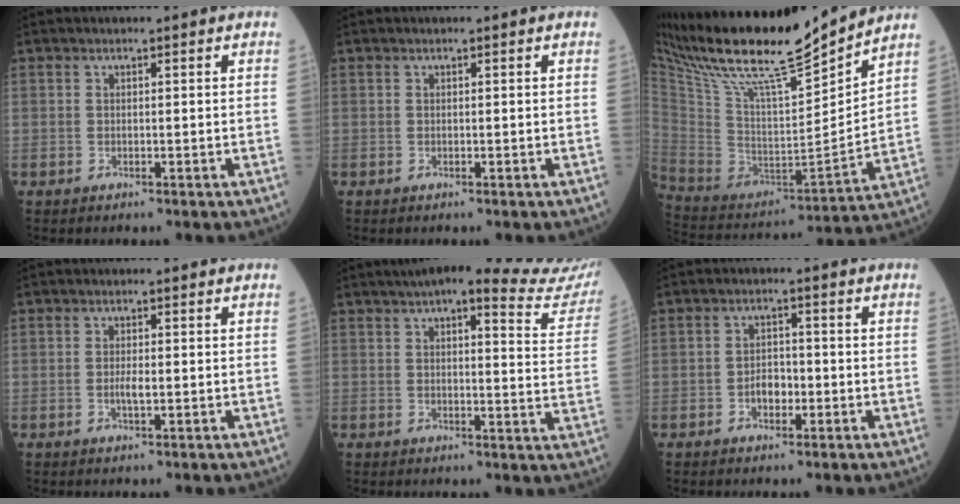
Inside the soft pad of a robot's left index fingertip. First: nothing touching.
{"total": 0.0}
{"total": 23.7, "force": [19.8, 2.2, 12.8], "torque": [-0.240, -0.007, 0.346]}
{"total": 1.7, "force": [-0.3, 0.4, 1.6], "torque": [-0.034, 0.000, -0.004]}
{"total": 19.0, "force": [17.5, 1.4, 7.2], "torque": [-0.083, -0.046, 0.189]}
{"total": 3.0, "force": [-1.1, 1.8, 2.1], "torque": [-0.035, 0.007, -0.021]}